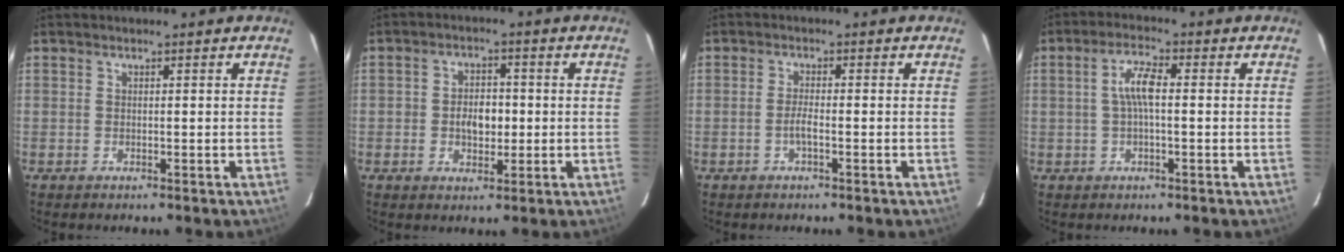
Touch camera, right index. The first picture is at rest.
{"total": 5.2, "force": [-0.7, 3.7, 3.6], "torque": [-0.065, 0.007, -0.007]}
{"total": 2.0, "force": [-1.0, 0.1, 1.7], "torque": [-0.034, -0.001, -0.020]}
{"total": 4.7, "force": [0.1, 1.2, 4.5], "torque": [-0.089, 0.011, 0.002]}